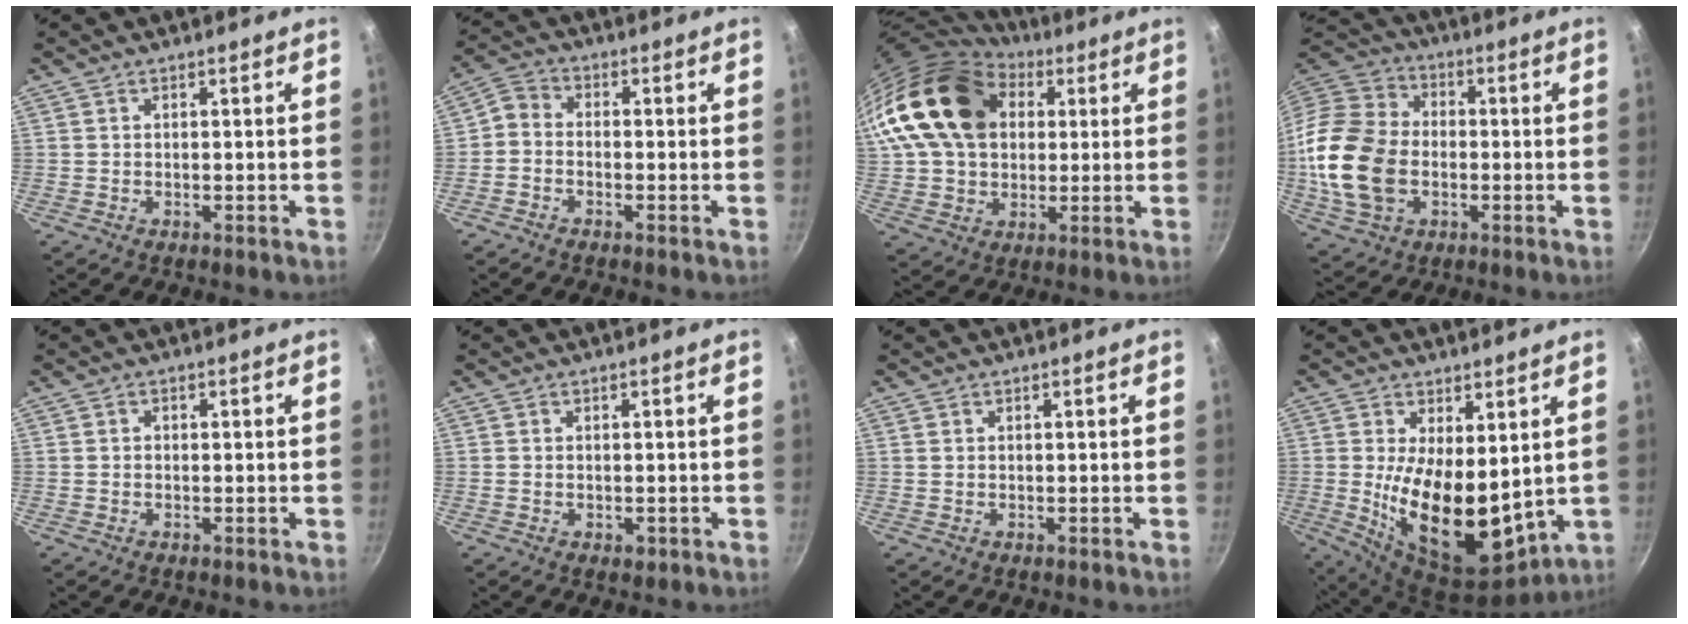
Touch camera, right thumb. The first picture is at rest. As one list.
[{"total": 3.5, "force": [-1.6, 2.5, 1.8], "torque": [-0.042, 0.031, -0.046]}, {"total": 21.9, "force": [6.6, 15.7, 13.8], "torque": [-0.230, 0.010, 0.113]}, {"total": 18.9, "force": [-2.7, 13.7, 12.8], "torque": [-0.236, 0.026, -0.051]}, {"total": 0.7, "force": [0.0, 0.6, 0.2], "torque": [-0.004, 0.004, -0.001]}, {"total": 1.4, "force": [-0.4, 0.9, 1.0], "torque": [-0.012, -0.001, -0.006]}, {"total": 0.0}, {"total": 16.8, "force": [1.4, 8.4, 14.5], "torque": [-0.233, -0.043, 0.043]}]